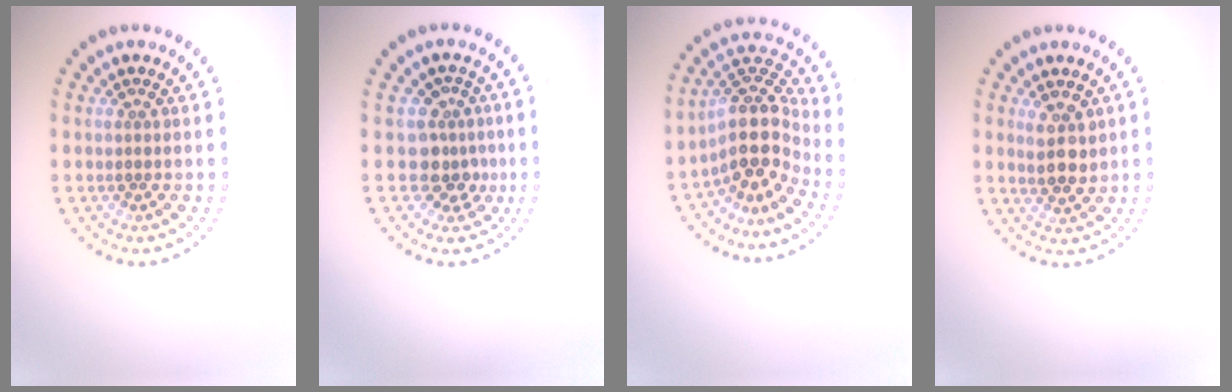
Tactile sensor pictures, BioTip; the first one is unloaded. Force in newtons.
{"total": 2.7, "press": 2.0, "slide": 1.9}
{"total": 4.9, "press": 3.8, "slide": 3.1}
{"total": 2.8, "press": 2.6, "slide": 1.1}